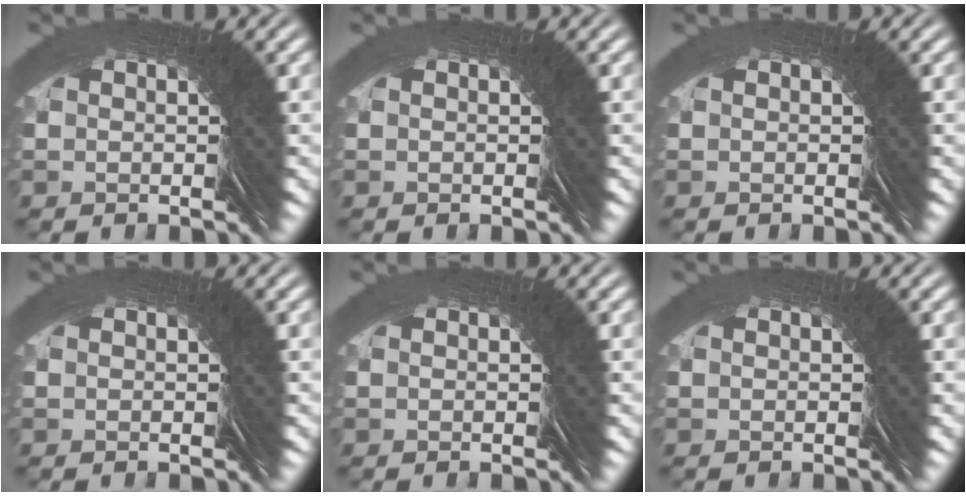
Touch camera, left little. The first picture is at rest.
{"total": 0.0}
{"total": 0.0}
{"total": 0.0}
{"total": 0.0}
{"total": 0.0}